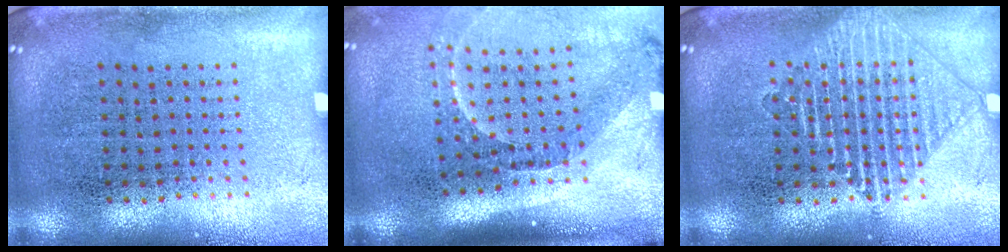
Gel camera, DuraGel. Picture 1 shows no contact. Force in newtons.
{"total": 2.2, "press": 1.5, "slide": 1.5}
{"total": 2.6, "press": 2.6, "slide": 0.5}